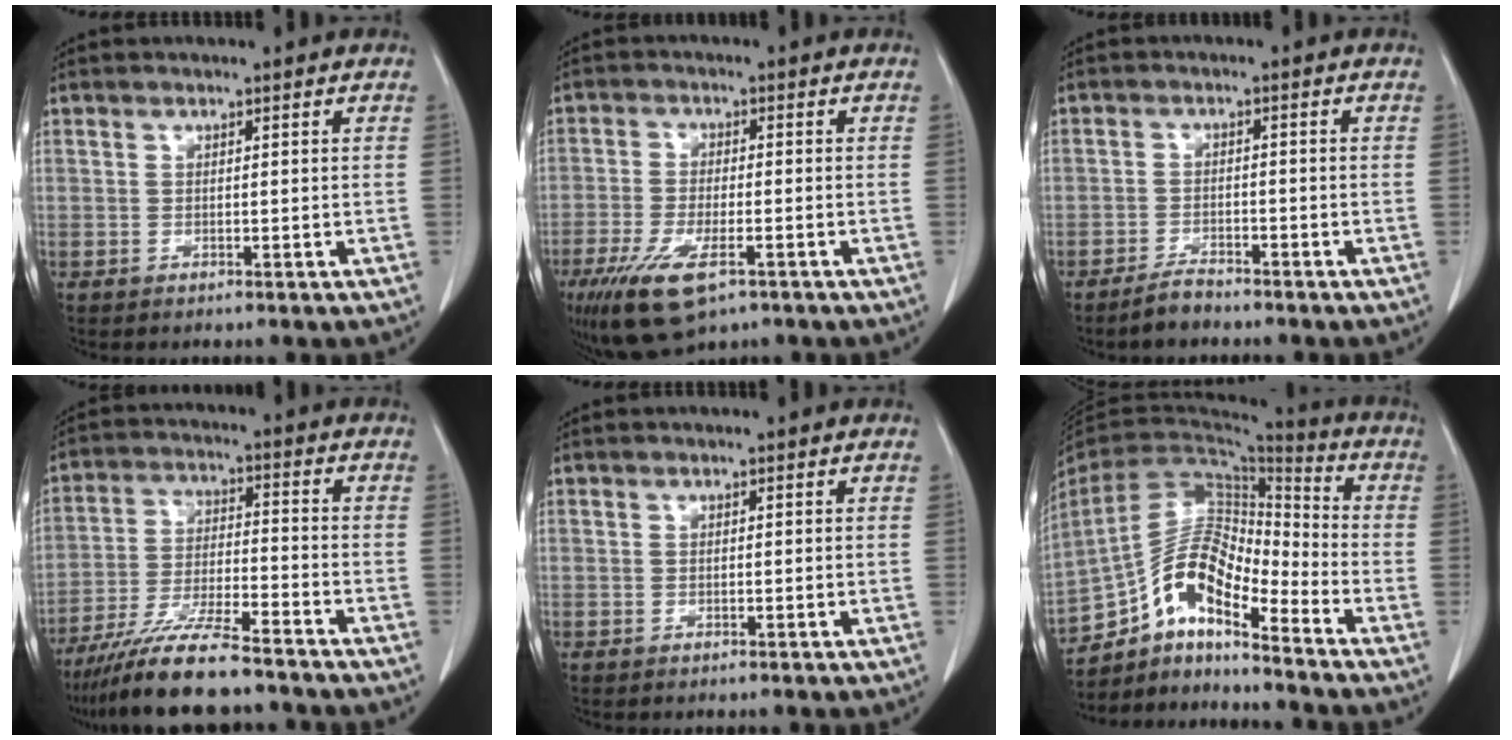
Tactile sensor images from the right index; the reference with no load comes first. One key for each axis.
{"total": 10.5, "fx": -6.0, "fy": 3.6, "fz": 7.9, "tx": -0.150, "ty": -0.022, "tz": -0.099}
{"total": 3.0, "fx": -2.8, "fy": 0.6, "fz": 1.1, "tx": -0.024, "ty": -0.003, "tz": -0.049}
{"total": 12.5, "fx": -10.5, "fy": 0.9, "fz": 6.7, "tx": -0.122, "ty": -0.022, "tz": -0.183}
{"total": 0.0}
{"total": 12.7, "fx": -8.9, "fy": 3.9, "fz": 8.2, "tx": -0.156, "ty": 0.041, "tz": -0.160}